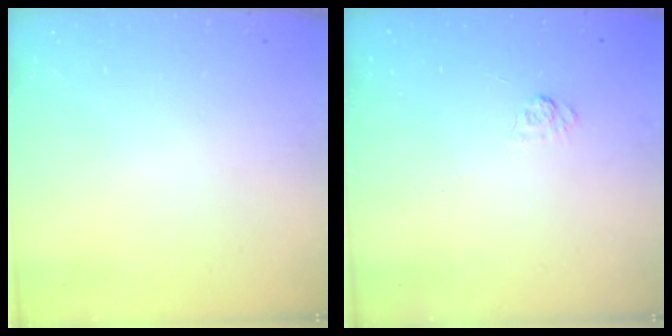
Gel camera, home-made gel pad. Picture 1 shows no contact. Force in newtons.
{"total": 3.9, "press": 3.6, "slide": 1.5}